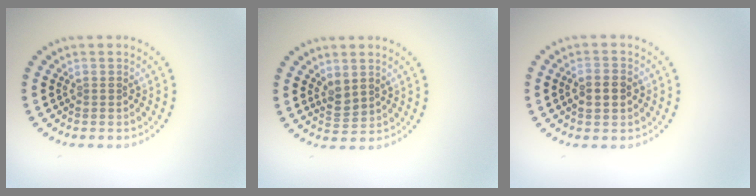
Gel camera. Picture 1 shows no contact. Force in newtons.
{"total": 1.7, "press": 1.5, "slide": 0.8}
{"total": 2.3, "press": 2.3, "slide": 0.2}